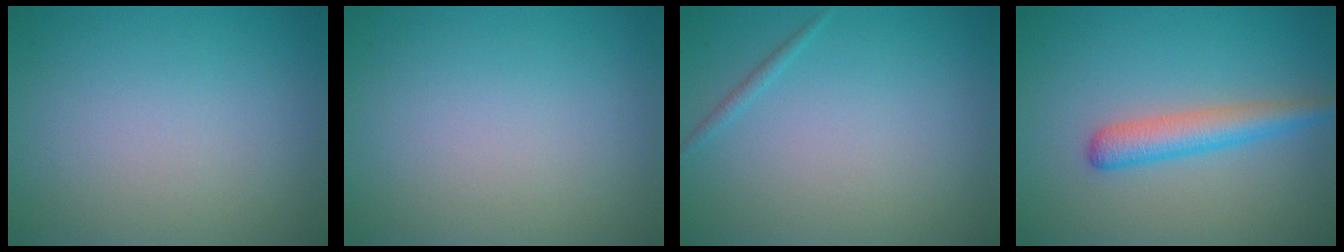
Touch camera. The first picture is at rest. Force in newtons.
{"total": 0.0}
{"total": 0.6, "press": 0.6, "slide": 0.0}
{"total": 3.3, "press": 3.3, "slide": 0.2}